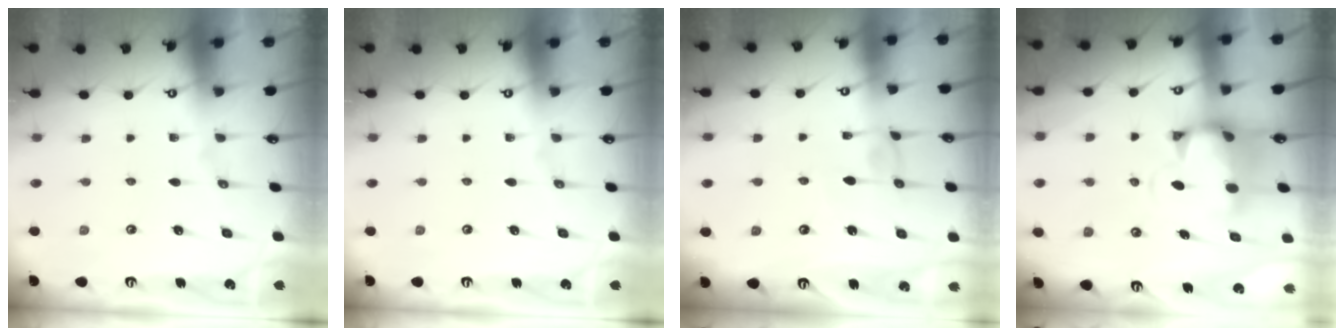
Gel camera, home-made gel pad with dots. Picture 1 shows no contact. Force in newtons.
{"total": 0.0}
{"total": 2.8, "press": 2.8, "slide": 0.1}
{"total": 2.8, "press": 2.4, "slide": 1.4}